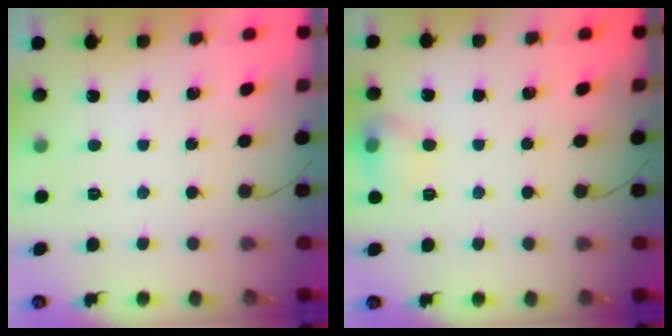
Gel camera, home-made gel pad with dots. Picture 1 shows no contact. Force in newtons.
{"total": 8.5, "press": 8.4, "slide": 1.4}